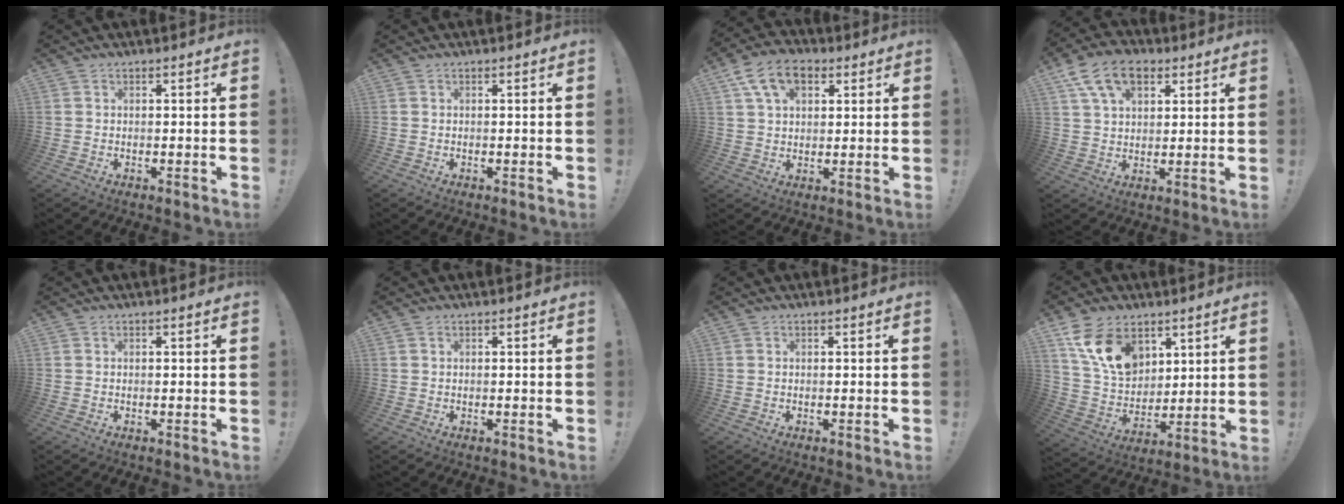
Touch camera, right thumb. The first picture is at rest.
{"total": 0.0}
{"total": 10.8, "force": [4.8, 6.6, 7.1], "torque": [-0.122, 0.007, 0.091]}
{"total": 12.4, "force": [6.0, 7.7, 7.7], "torque": [-0.135, -0.003, 0.115]}
{"total": 0.0}
{"total": 0.0}
{"total": 0.0}
{"total": 16.0, "force": [8.5, 10.4, 8.8], "torque": [-0.155, -0.038, 0.164]}